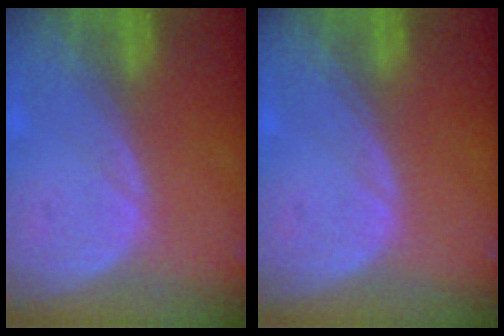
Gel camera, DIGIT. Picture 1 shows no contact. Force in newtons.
{"total": 0.0}